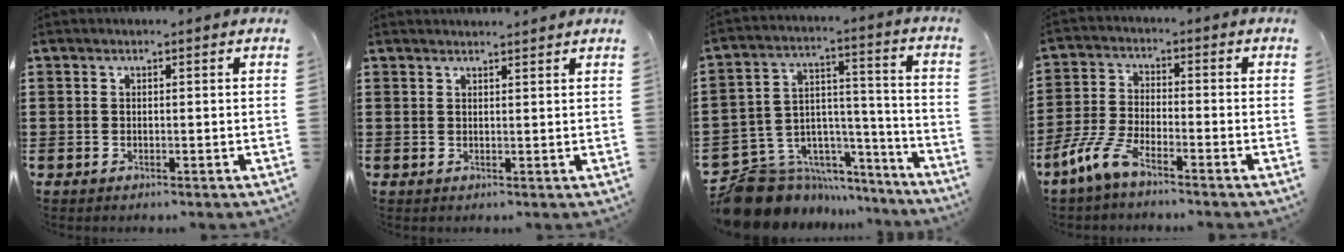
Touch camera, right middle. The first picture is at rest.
{"total": 1.3, "force": [1.3, -0.1, 0.1], "torque": [-0.004, -0.002, 0.025]}
{"total": 10.3, "force": [-9.0, 4.9, 1.0], "torque": [-0.039, 0.014, -0.171]}
{"total": 6.6, "force": [-5.0, 1.7, 4.0], "torque": [-0.104, -0.009, -0.101]}